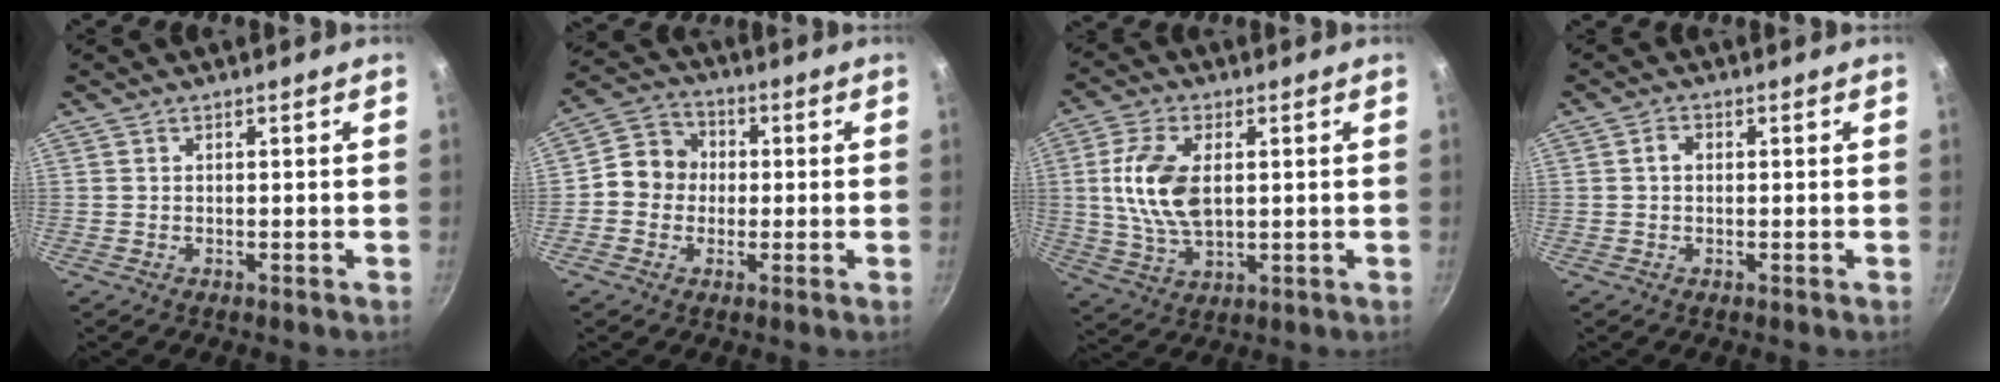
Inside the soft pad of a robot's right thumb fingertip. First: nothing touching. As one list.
[{"total": 8.0, "force": [-0.3, 7.3, 3.2], "torque": [-0.021, 0.018, -0.028]}, {"total": 12.0, "force": [1.6, 6.6, 9.9], "torque": [-0.189, -0.003, 0.034]}, {"total": 1.9, "force": [0.2, 1.4, 1.3], "torque": [-0.020, 0.007, 0.001]}]